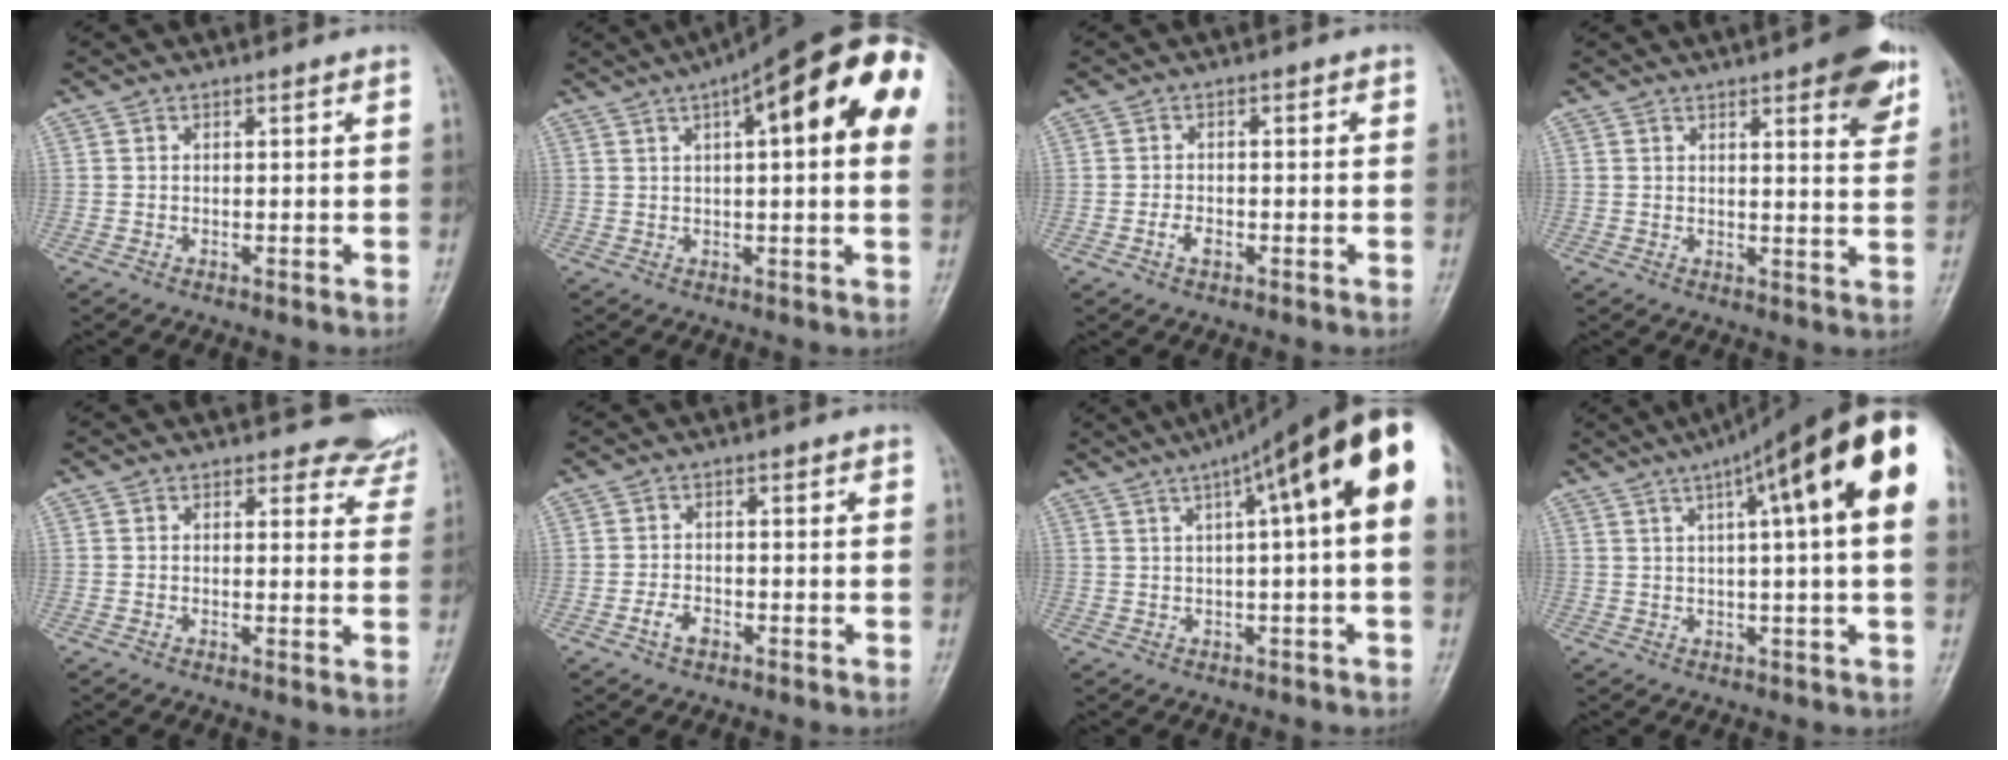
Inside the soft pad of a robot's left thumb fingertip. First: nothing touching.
{"total": 21.2, "force": [7.2, 5.6, 19.1], "torque": [-0.268, 0.033, 0.093]}
{"total": 2.2, "force": [-1.1, 1.4, 1.2], "torque": [-0.017, 0.008, -0.020]}
{"total": 9.3, "force": [5.2, 2.4, 7.4], "torque": [-0.074, -0.021, 0.061]}
{"total": 5.0, "force": [4.5, 2.1, -0.5], "torque": [0.044, -0.033, 0.030]}
{"total": 2.9, "force": [-1.7, 1.7, 1.5], "torque": [-0.026, 0.013, -0.030]}
{"total": 18.3, "force": [5.4, 3.6, 17.1], "torque": [-0.254, 0.038, 0.071]}
{"total": 20.6, "force": [7.0, 3.6, 19.1], "torque": [-0.281, 0.032, 0.092]}